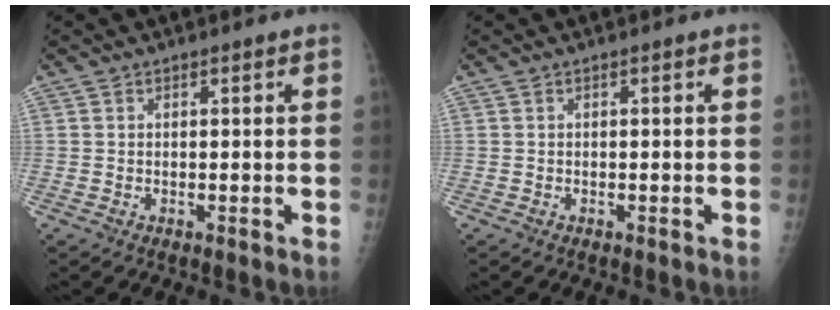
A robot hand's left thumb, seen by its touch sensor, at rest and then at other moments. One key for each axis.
{"total": 0.0}